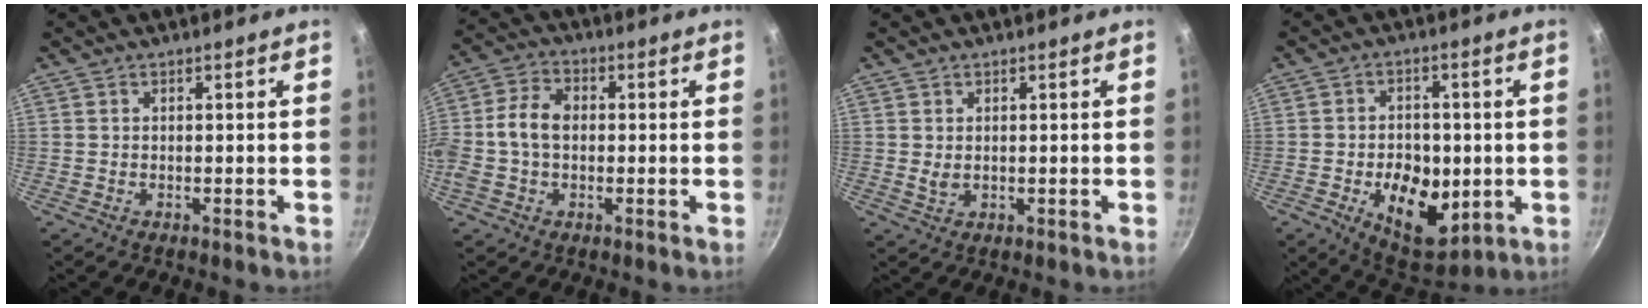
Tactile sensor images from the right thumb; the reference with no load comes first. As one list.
[{"total": 9.4, "force": [-0.1, 6.4, 6.8], "torque": [-0.125, 0.022, -0.016]}, {"total": 1.8, "force": [0.4, 1.1, 1.3], "torque": [-0.024, -0.004, 0.010]}, {"total": 14.0, "force": [-2.7, 9.0, 10.3], "torque": [-0.112, -0.002, -0.027]}]